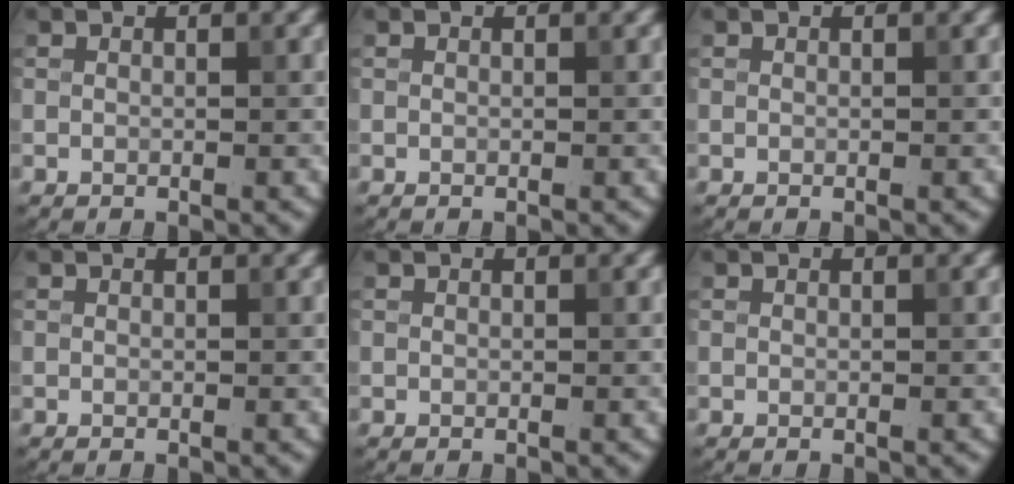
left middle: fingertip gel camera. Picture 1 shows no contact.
{"total": 0.0}
{"total": 0.0}
{"total": 0.0}
{"total": 0.0}
{"total": 0.0}